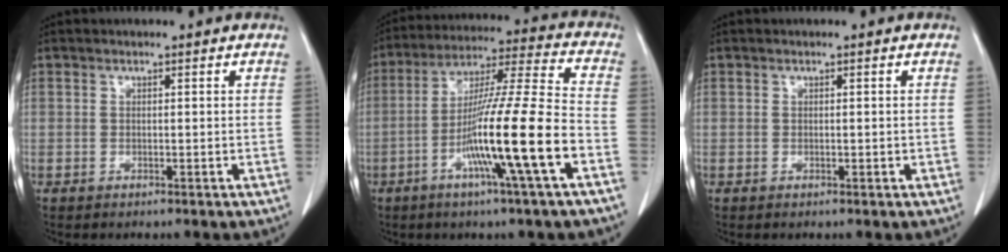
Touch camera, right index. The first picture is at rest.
{"total": 16.4, "force": [-5.9, -1.3, 15.2], "torque": [-0.274, -0.007, -0.109]}
{"total": 0.5, "force": [-0.1, 0.3, 0.4], "torque": [-0.005, 0.001, 0.000]}